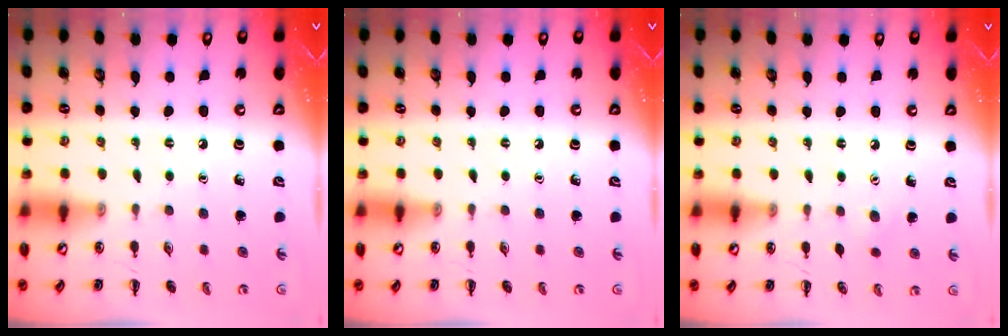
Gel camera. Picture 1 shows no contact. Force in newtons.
{"total": 0.0}
{"total": 3.4, "press": 3.3, "slide": 0.8}